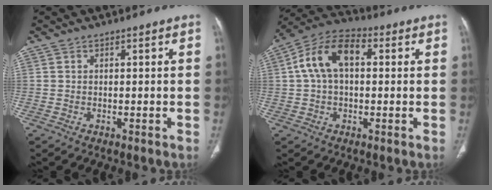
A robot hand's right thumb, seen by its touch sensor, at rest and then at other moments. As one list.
[{"total": 11.7, "force": [2.1, 7.0, 9.2], "torque": [-0.169, 0.036, 0.028]}]